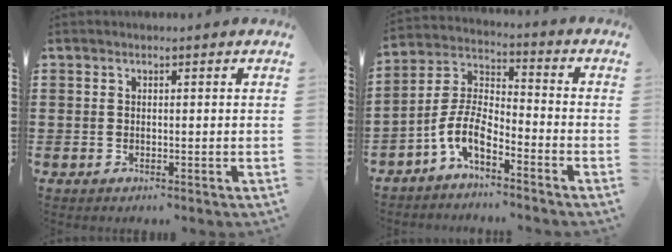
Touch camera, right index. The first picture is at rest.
{"total": 6.8, "force": [-4.7, 2.4, 4.3], "torque": [-0.121, -0.015, -0.101]}